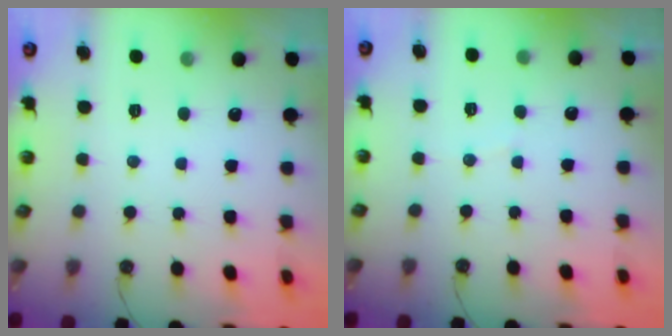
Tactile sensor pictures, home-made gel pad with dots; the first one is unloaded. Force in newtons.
{"total": 2.9, "press": 2.9, "slide": 0.3}